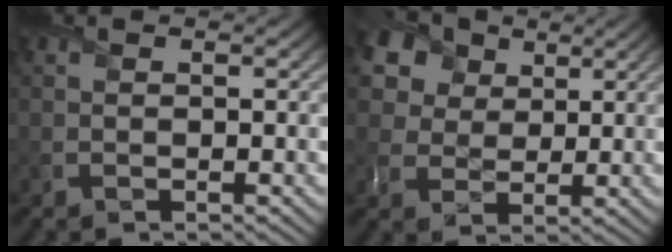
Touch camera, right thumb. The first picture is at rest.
{"total": 10.3, "force": [5.3, 7.4, 4.8], "torque": [-0.156, 0.024, 0.091]}